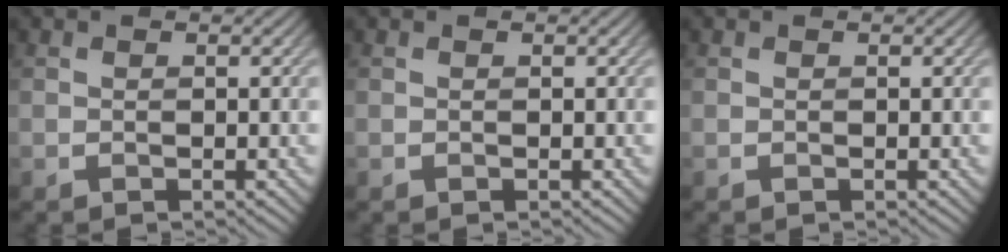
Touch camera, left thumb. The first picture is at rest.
{"total": 0.0}
{"total": 0.0}